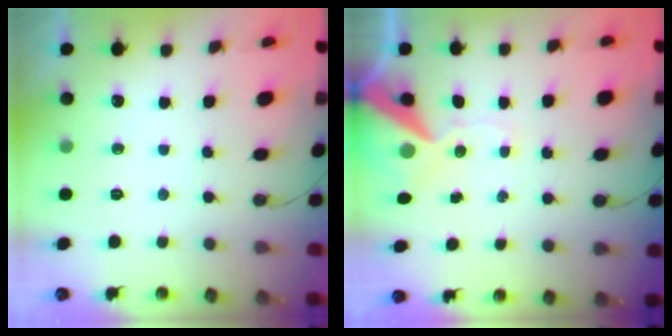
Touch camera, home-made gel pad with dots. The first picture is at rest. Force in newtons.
{"total": 12.7, "press": 12.5, "slide": 2.1}